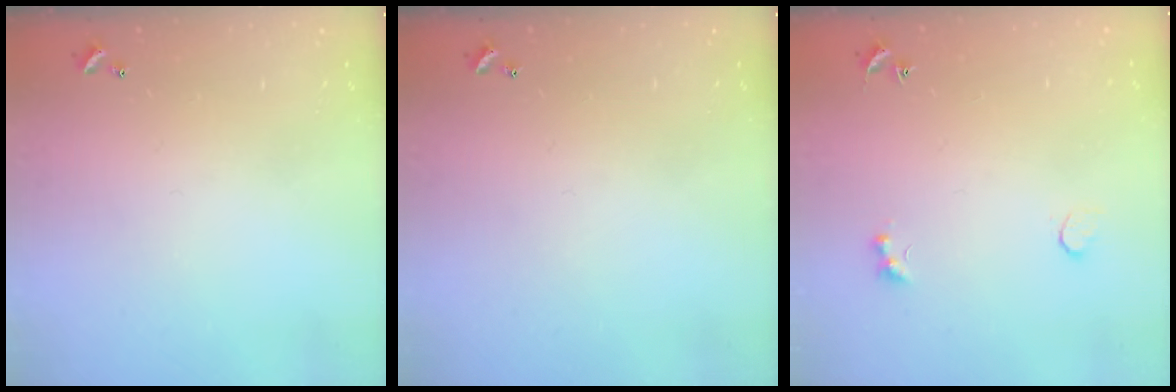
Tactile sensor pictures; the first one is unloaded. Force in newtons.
{"total": 0.0}
{"total": 2.9, "press": 2.8, "slide": 0.8}